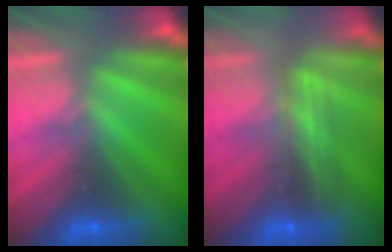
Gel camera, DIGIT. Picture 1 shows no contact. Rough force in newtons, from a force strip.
{"total": 2.4}